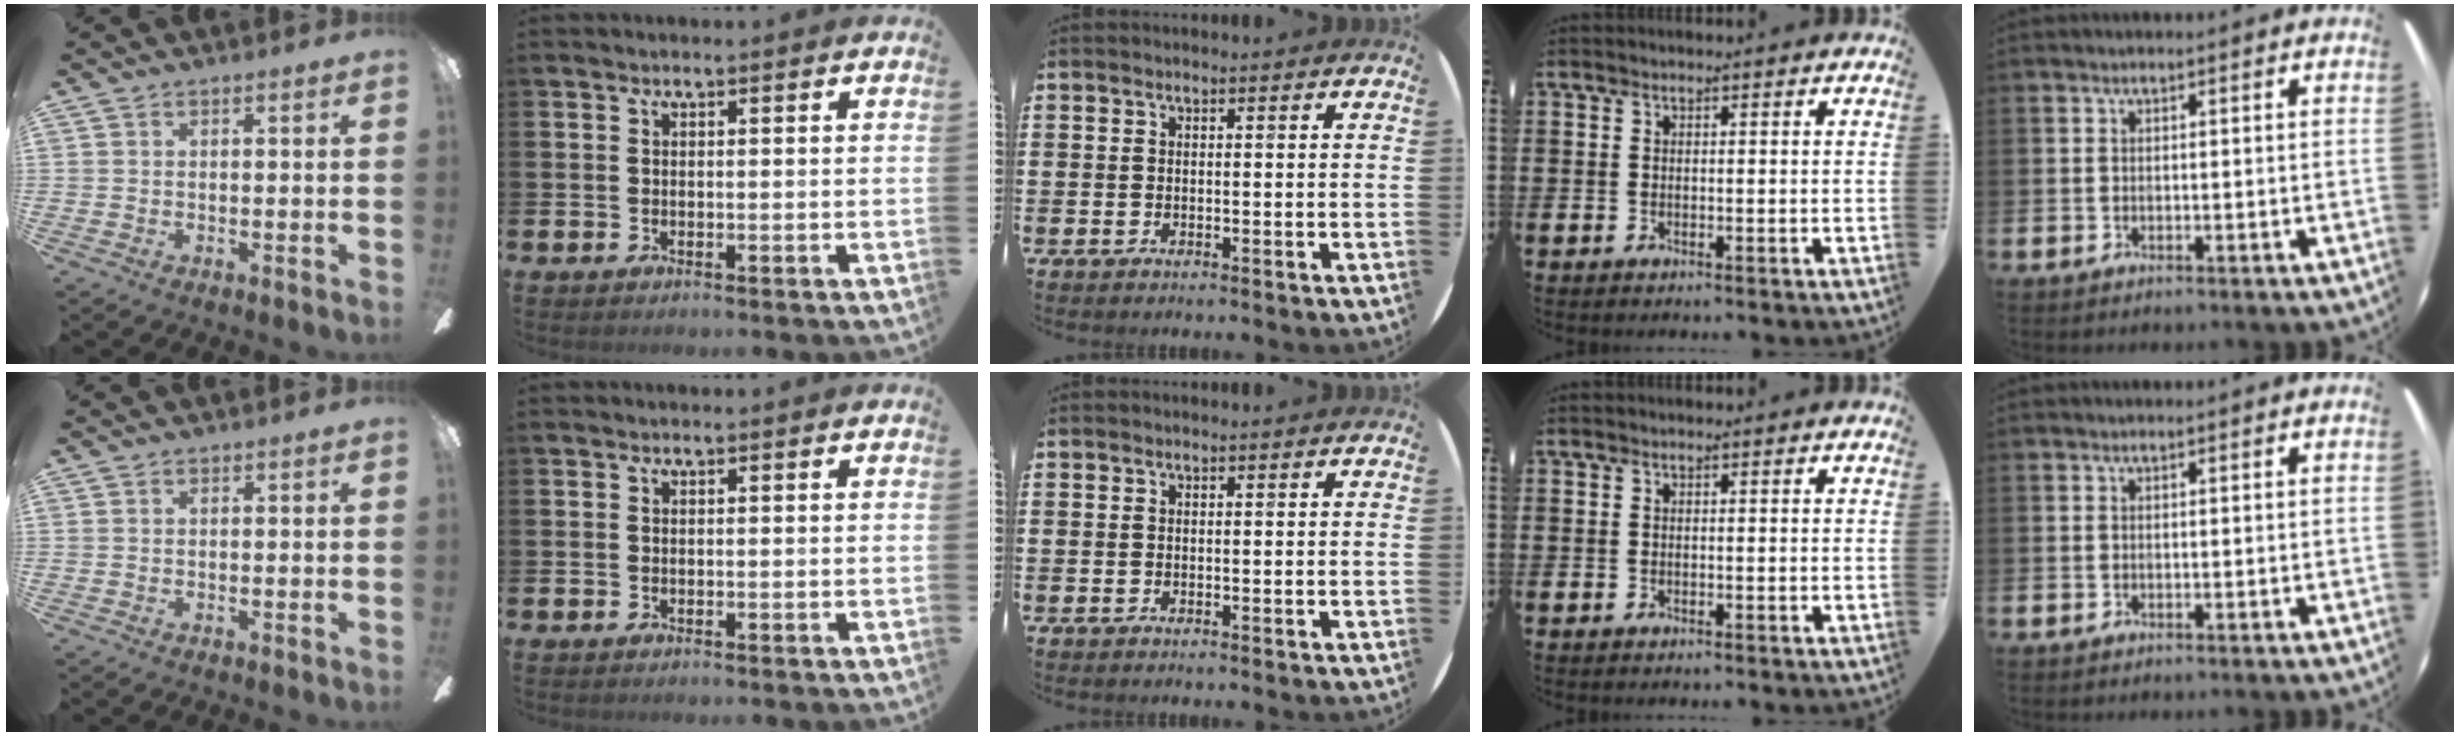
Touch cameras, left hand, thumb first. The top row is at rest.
{}